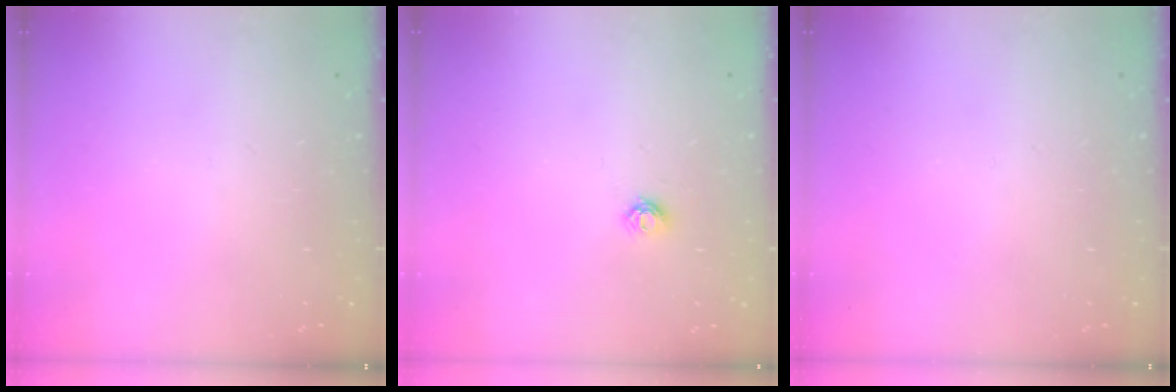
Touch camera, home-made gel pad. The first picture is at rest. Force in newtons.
{"total": 3.5, "press": 3.4, "slide": 0.4}
{"total": 0.0}